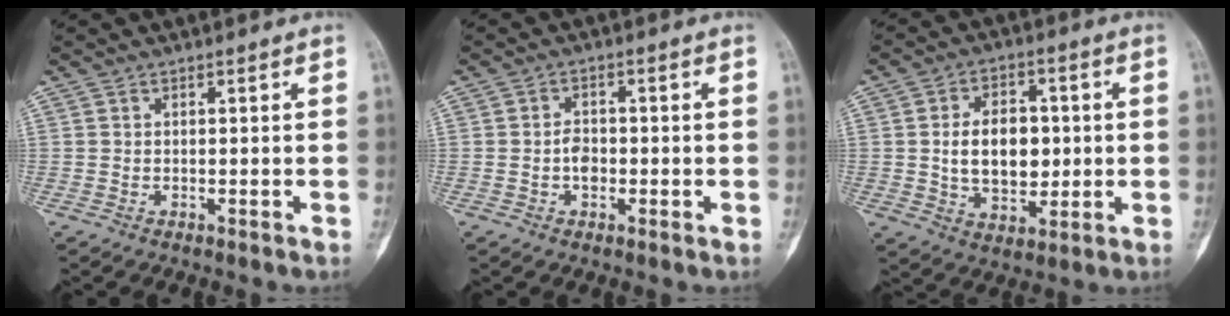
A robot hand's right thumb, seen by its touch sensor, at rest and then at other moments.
{"total": 2.8, "force": [-0.6, 2.0, 1.8], "torque": [-0.017, 0.009, -0.017]}
{"total": 11.6, "force": [0.4, 7.7, 8.7], "torque": [-0.107, 0.004, 0.012]}